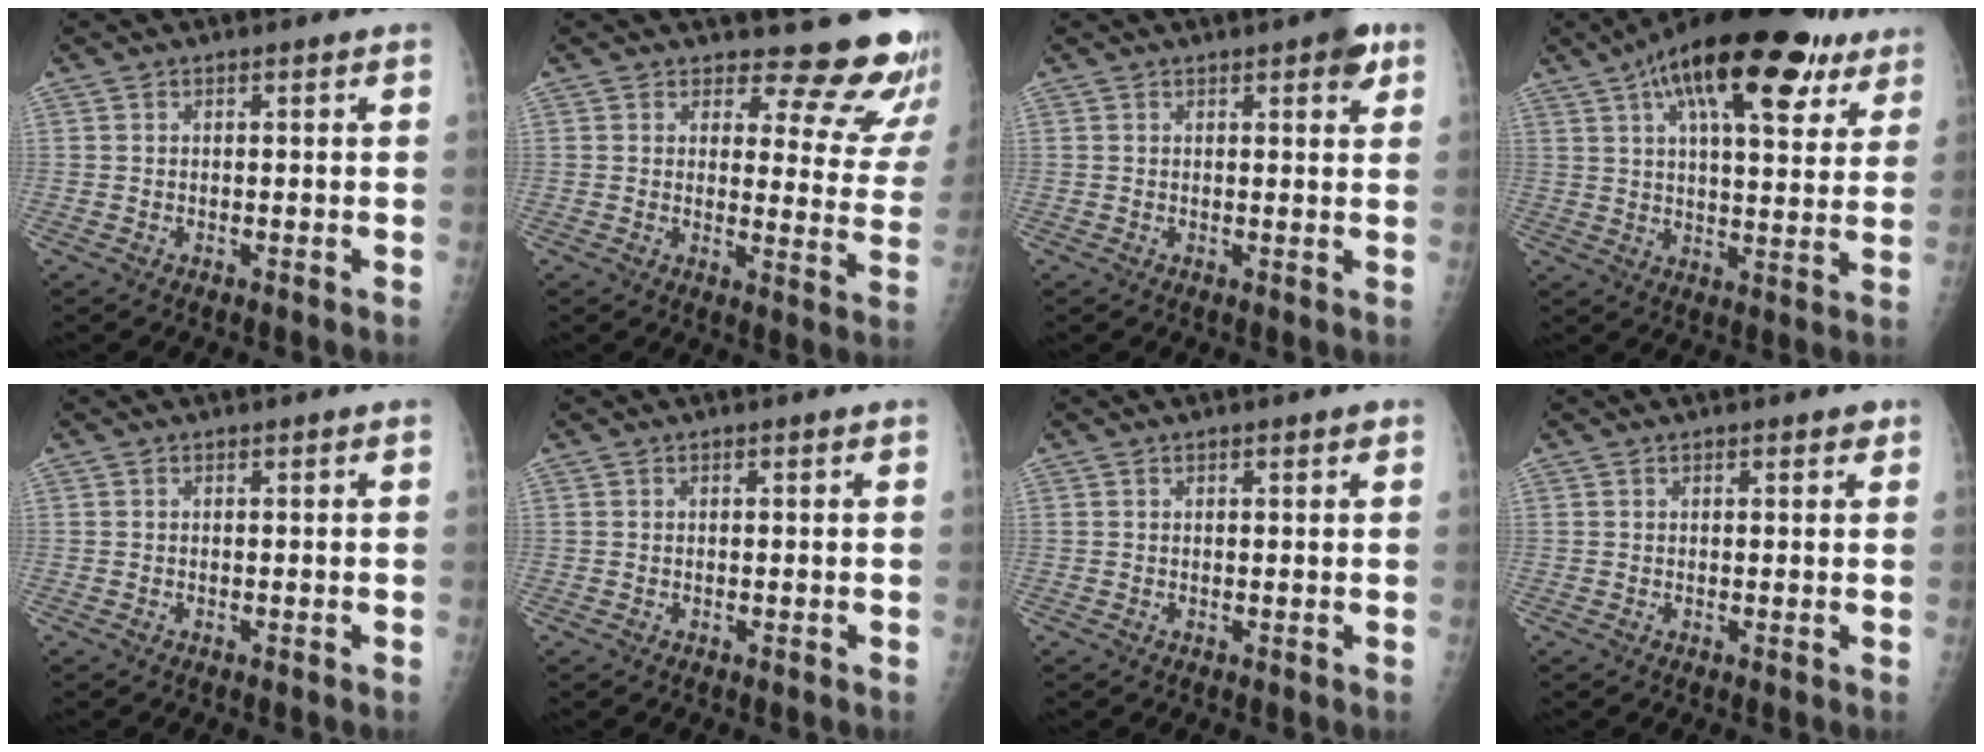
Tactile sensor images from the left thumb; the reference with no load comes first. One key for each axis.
{"total": 15.1, "fx": 14.0, "fy": 4.6, "fz": 3.2, "tx": 0.014, "ty": -0.139, "tz": 0.141}
{"total": 4.1, "fx": 2.2, "fy": 1.4, "fz": 3.2, "tx": -0.029, "ty": -0.006, "tz": 0.021}
{"total": 24.7, "fx": 13.5, "fy": 9.6, "fz": 18.3, "tx": -0.258, "ty": -0.004, "tz": 0.200}
{"total": 0.0}
{"total": 0.0}
{"total": 1.2, "fx": 0.7, "fy": 0.4, "fz": 0.9, "tx": -0.012, "ty": 0.000, "tz": 0.008}
{"total": 1.8, "fx": 1.0, "fy": 0.8, "fz": 1.2, "tx": -0.008, "ty": -0.002, "tz": 0.011}